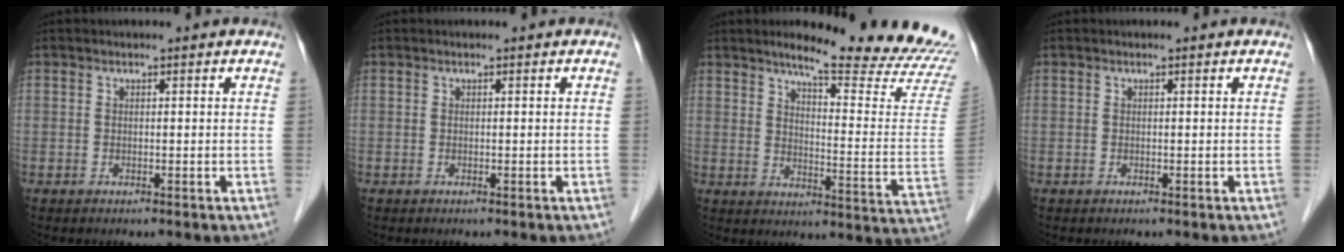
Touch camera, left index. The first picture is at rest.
{"total": 0.0}
{"total": 19.5, "force": [17.6, -0.4, 8.3], "torque": [-0.116, -0.108, 0.209]}
{"total": 0.0}